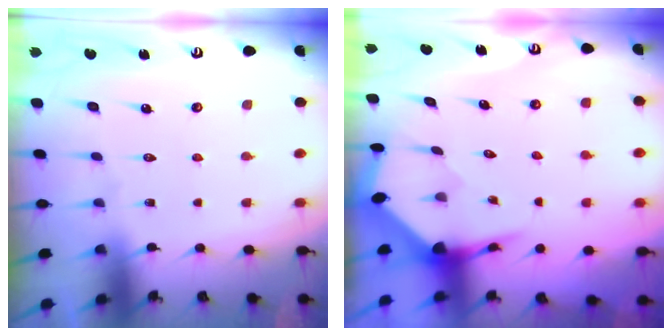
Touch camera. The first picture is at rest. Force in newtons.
{"total": 3.7, "press": 3.6, "slide": 0.4}